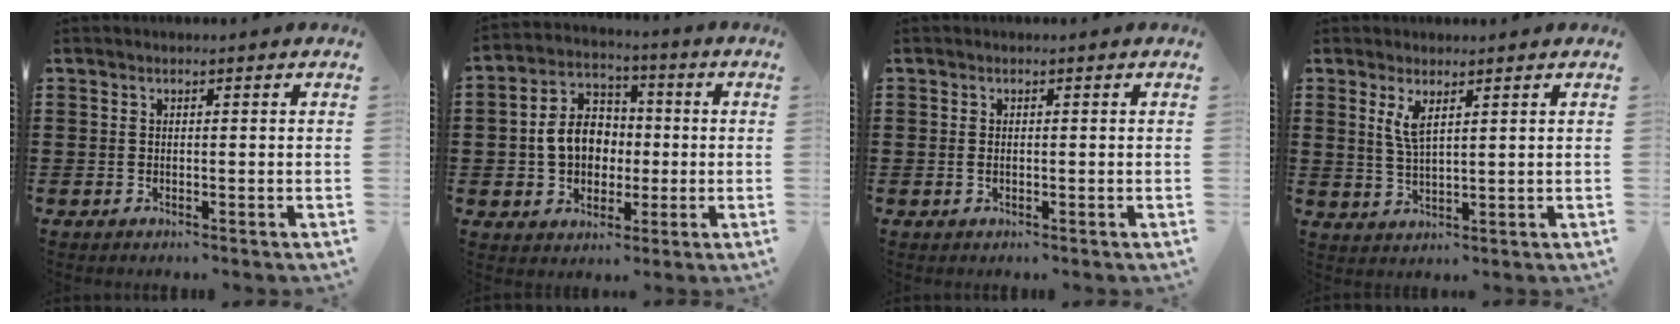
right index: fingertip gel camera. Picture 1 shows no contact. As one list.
[{"total": 8.0, "force": [-0.7, 6.4, 4.7], "torque": [-0.108, 0.012, -0.017]}, {"total": 0.7, "force": [0.0, 0.1, 0.7], "torque": [-0.017, -0.004, 0.000]}, {"total": 3.4, "force": [1.8, 1.0, 2.8], "torque": [-0.060, 0.003, 0.031]}]